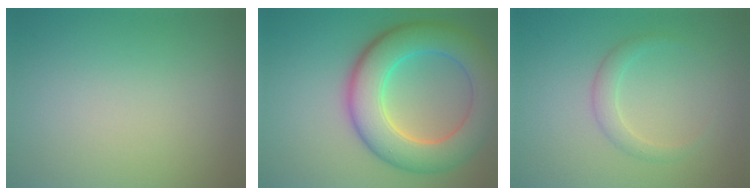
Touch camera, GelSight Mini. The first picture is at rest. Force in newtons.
{"total": 9.1, "press": 9.1, "slide": 0.2}
{"total": 1.7, "press": 1.7, "slide": 0.1}